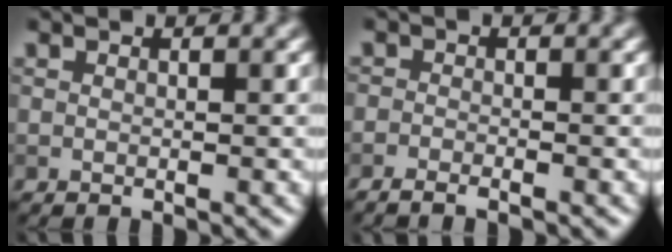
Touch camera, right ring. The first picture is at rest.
{"total": 1.8, "force": [-1.4, 0.5, 0.9], "torque": [-0.013, -0.003, -0.026]}